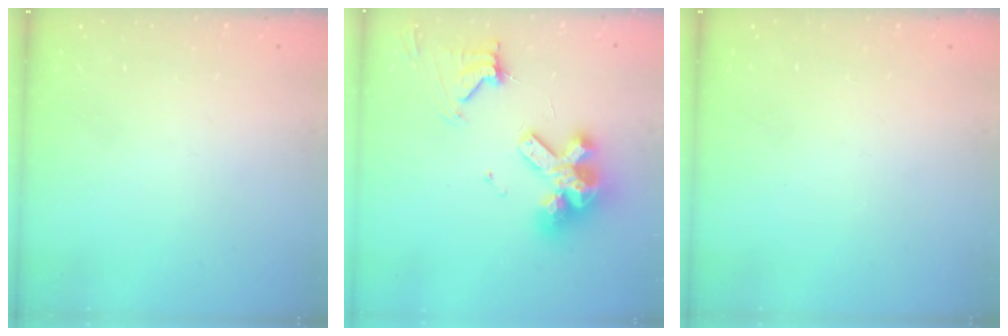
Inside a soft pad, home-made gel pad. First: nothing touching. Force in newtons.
{"total": 15.7, "press": 15.6, "slide": 1.7}
{"total": 0.0}